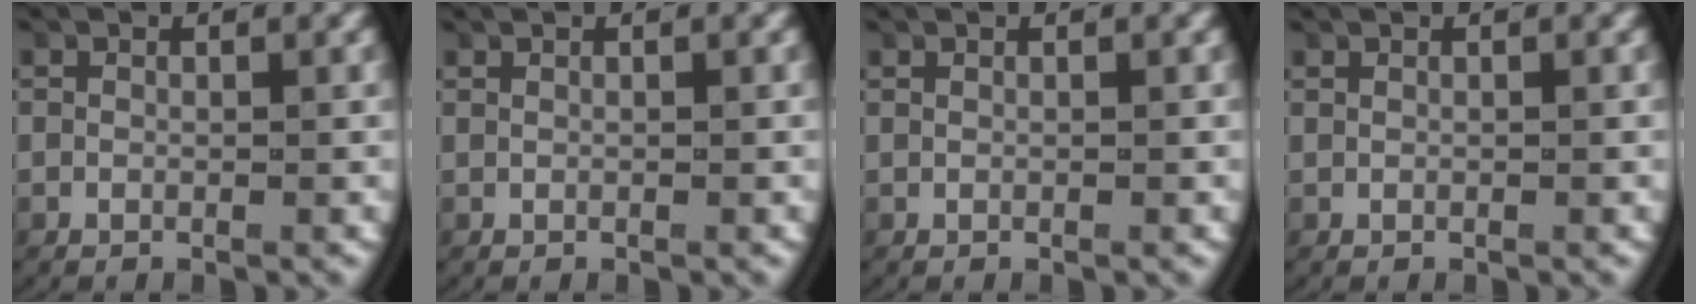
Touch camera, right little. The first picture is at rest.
{"total": 0.0}
{"total": 0.0}
{"total": 0.0}